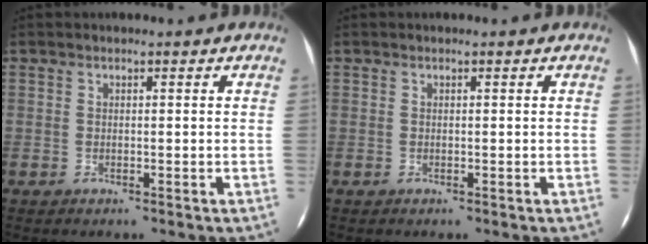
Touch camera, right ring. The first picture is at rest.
{"total": 0.0}